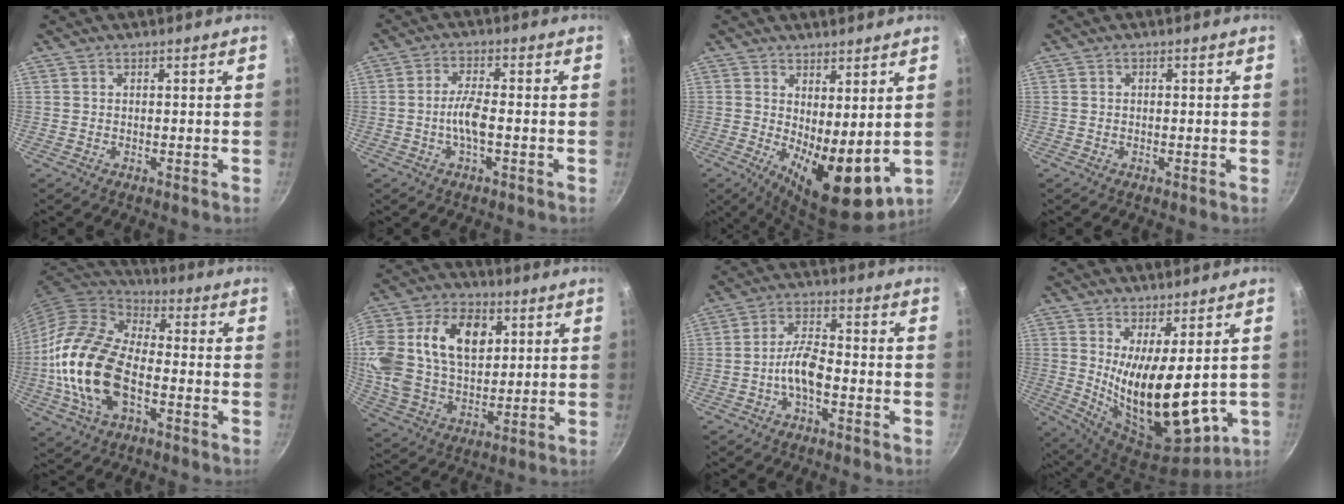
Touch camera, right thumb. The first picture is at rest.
{"total": 5.0, "force": [-1.3, 1.3, 4.6], "torque": [-0.095, 0.016, -0.030]}
{"total": 11.6, "force": [0.7, 4.8, 10.5], "torque": [-0.135, -0.028, 0.022]}
{"total": 0.0}
{"total": 19.9, "force": [-4.2, 11.4, 15.7], "torque": [-0.294, 0.029, -0.091]}
{"total": 25.4, "force": [7.0, 17.4, 17.2], "torque": [-0.358, 0.021, 0.122]}
{"total": 6.5, "force": [-2.4, 2.7, 5.4], "torque": [-0.098, 0.032, -0.050]}
{"total": 16.4, "force": [1.6, 6.7, 14.8], "torque": [-0.230, -0.048, 0.051]}